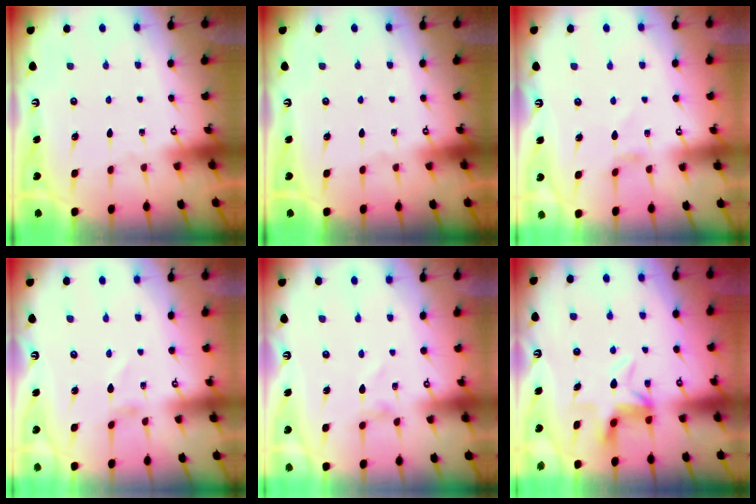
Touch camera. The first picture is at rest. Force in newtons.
{"total": 0.0}
{"total": 2.6, "press": 2.6, "slide": 0.3}
{"total": 0.7, "press": 0.7, "slide": 0.2}
{"total": 1.1, "press": 1.1, "slide": 0.0}
{"total": 6.3, "press": 6.1, "slide": 1.5}